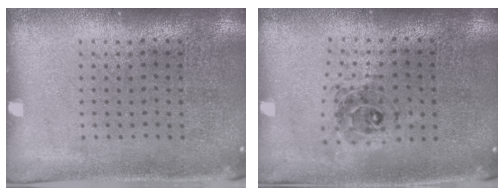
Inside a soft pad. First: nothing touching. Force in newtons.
{"total": 0.5, "press": 0.5, "slide": 0.0}